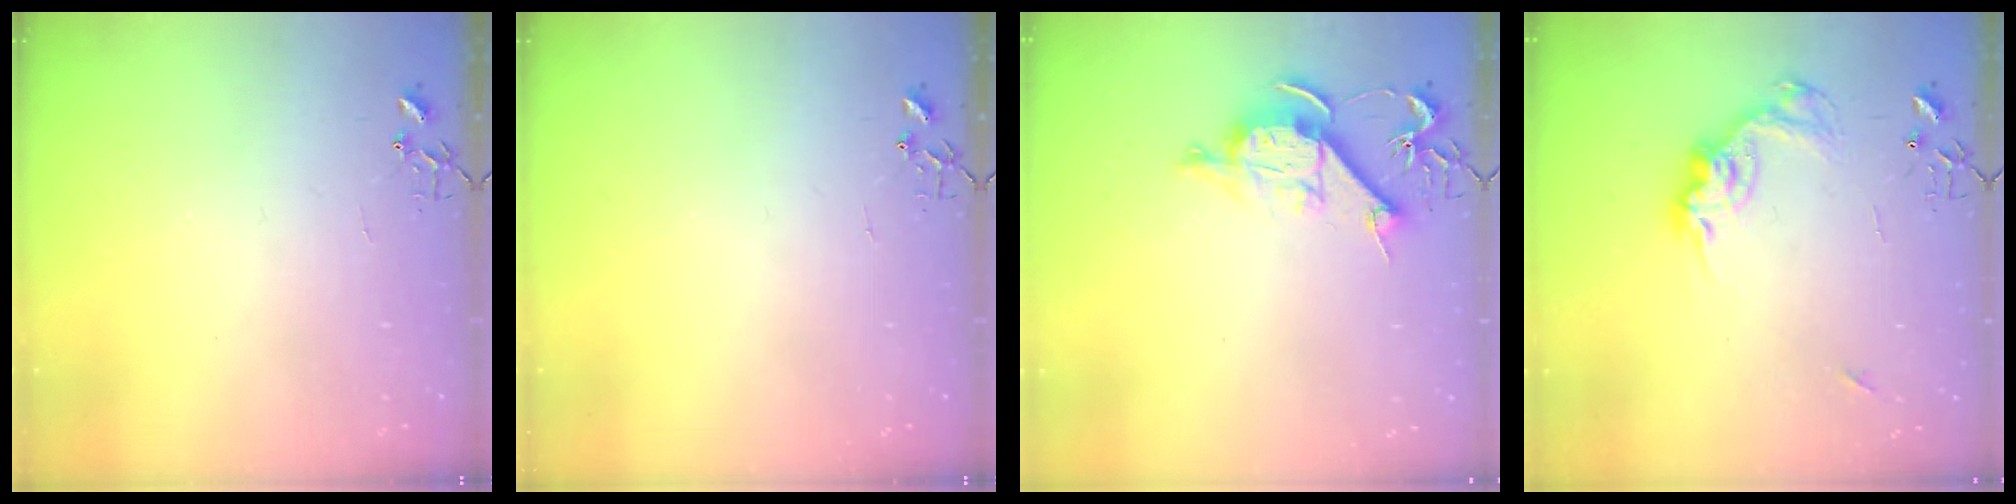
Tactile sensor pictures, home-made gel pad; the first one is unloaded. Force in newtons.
{"total": 0.0}
{"total": 10.4, "press": 10.4, "slide": 1.2}
{"total": 14.4, "press": 14.3, "slide": 1.1}